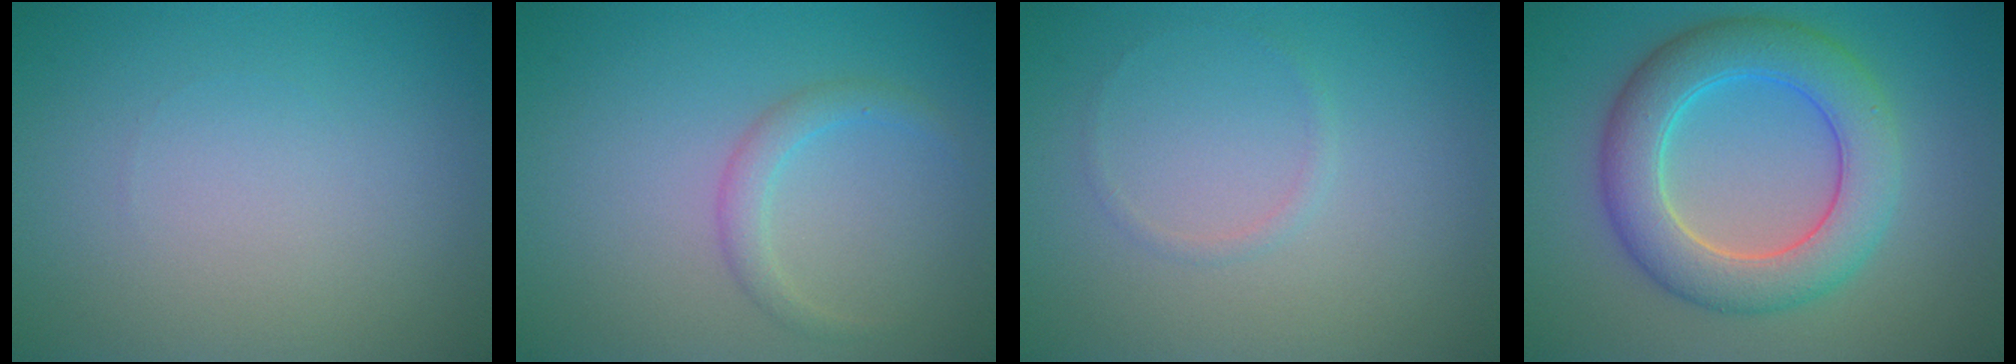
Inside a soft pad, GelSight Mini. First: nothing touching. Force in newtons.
{"total": 1.7, "press": 1.7, "slide": 0.1}
{"total": 0.7, "press": 0.7, "slide": 0.1}
{"total": 7.0, "press": 7.0, "slide": 0.3}